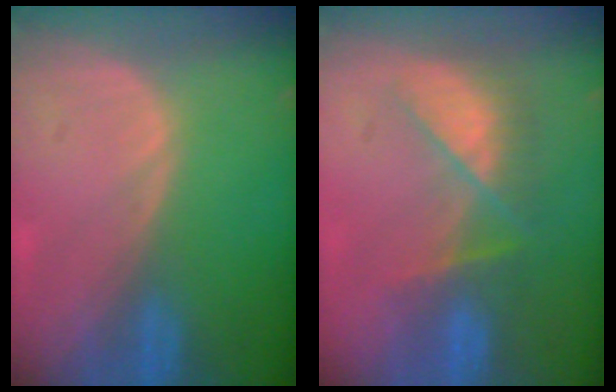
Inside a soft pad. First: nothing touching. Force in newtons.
{"total": 7.4, "press": 6.8, "slide": 3.0}